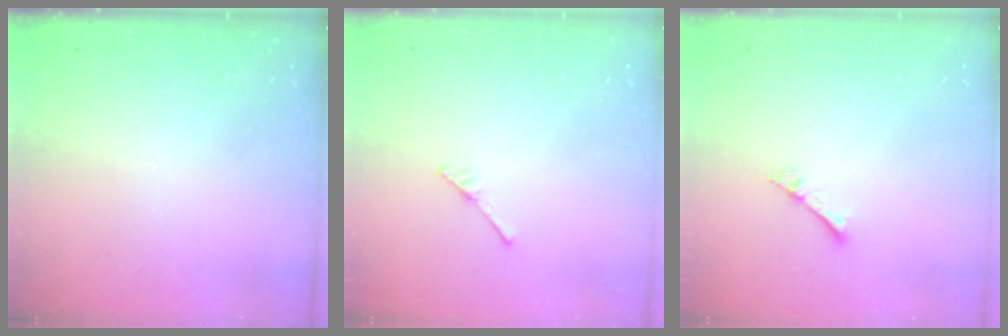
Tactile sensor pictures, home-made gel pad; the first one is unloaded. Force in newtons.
{"total": 2.5, "press": 2.4, "slide": 0.3}
{"total": 4.9, "press": 4.9, "slide": 0.6}